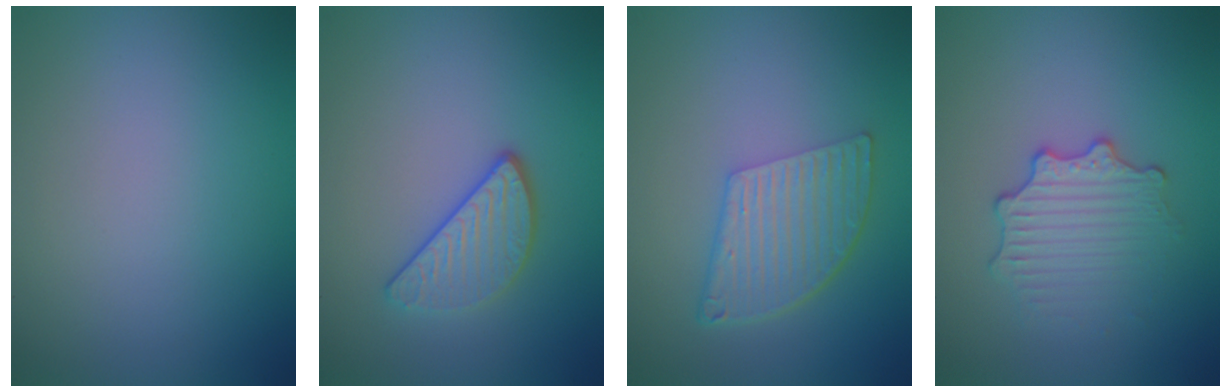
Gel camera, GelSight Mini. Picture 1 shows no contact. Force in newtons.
{"total": 3.0, "press": 2.6, "slide": 1.3}
{"total": 5.1, "press": 3.6, "slide": 3.7}
{"total": 3.0, "press": 2.6, "slide": 1.5}